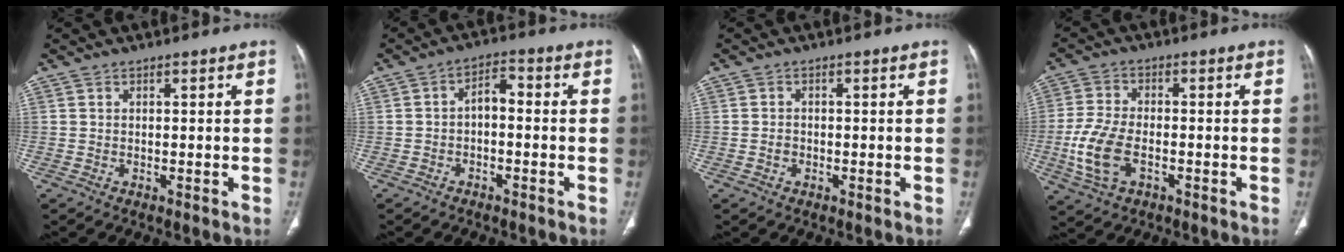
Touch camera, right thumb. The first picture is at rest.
{"total": 4.1, "force": [-1.0, 2.3, 3.2], "torque": [-0.046, 0.026, -0.024]}
{"total": 1.5, "force": [-0.5, 1.2, 0.6], "torque": [-0.009, 0.005, -0.010]}
{"total": 9.7, "force": [-2.7, 5.5, 7.5], "torque": [-0.168, 0.006, -0.051]}